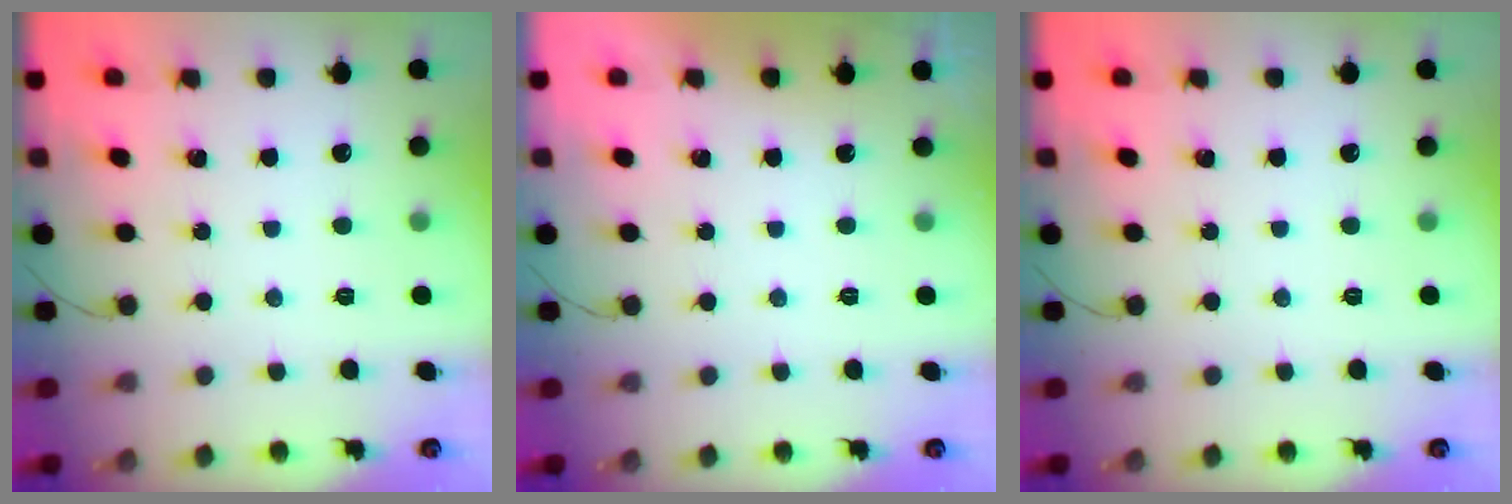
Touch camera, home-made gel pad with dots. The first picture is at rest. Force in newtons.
{"total": 0.0}
{"total": 0.0}